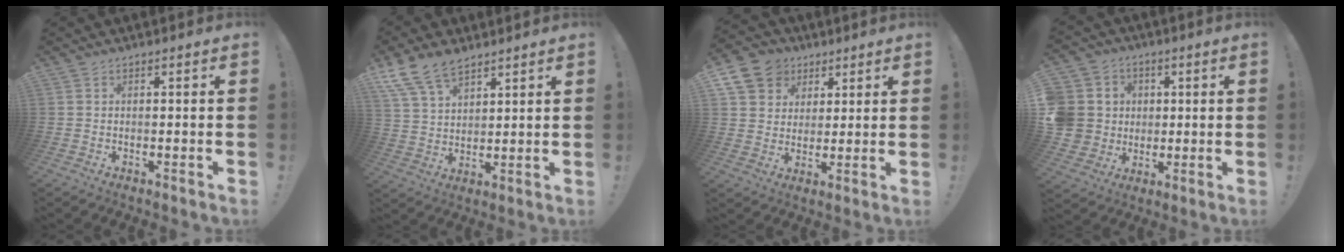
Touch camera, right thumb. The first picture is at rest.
{"total": 11.3, "force": [8.4, 5.7, 4.8], "torque": [-0.099, -0.042, 0.166]}
{"total": 11.3, "force": [5.2, 9.4, 3.5], "torque": [-0.045, -0.032, 0.104]}
{"total": 11.0, "force": [0.9, 10.4, 3.5], "torque": [-0.070, 0.004, 0.030]}